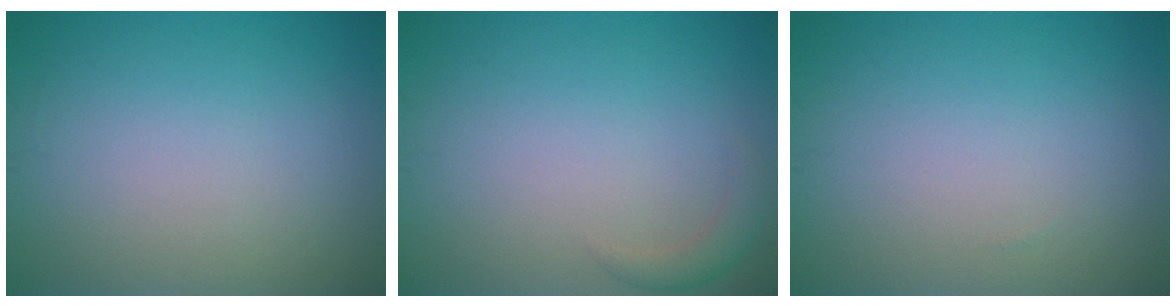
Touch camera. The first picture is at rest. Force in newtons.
{"total": 1.5, "press": 1.5, "slide": 0.1}
{"total": 0.0}